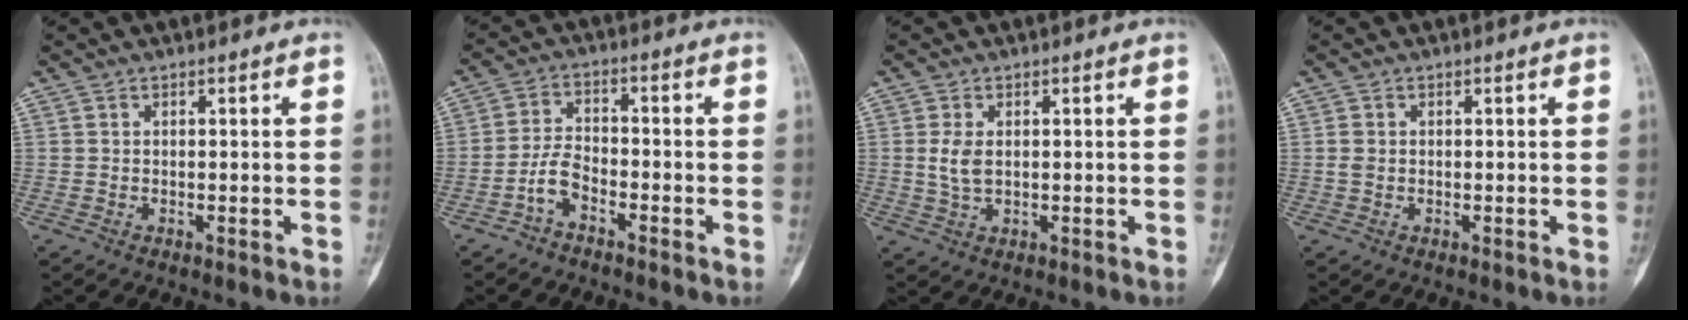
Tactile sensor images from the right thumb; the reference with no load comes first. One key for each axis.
{"total": 4.7, "fx": -3.0, "fy": 2.2, "fz": 2.9, "tx": -0.055, "ty": 0.030, "tz": -0.064}
{"total": 3.7, "fx": 0.4, "fy": 2.1, "fz": 3.0, "tx": -0.065, "ty": -0.002, "tz": 0.011}
{"total": 1.4, "fx": 0.0, "fy": 1.1, "fz": 0.8, "tx": -0.020, "ty": 0.001, "tz": 0.001}